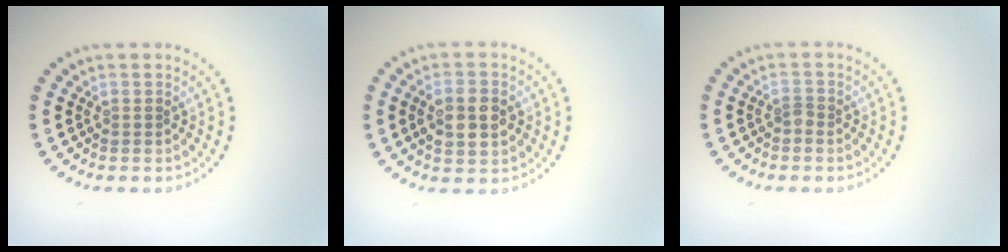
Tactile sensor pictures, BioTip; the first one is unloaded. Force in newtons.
{"total": 3.5, "press": 3.5, "slide": 0.2}
{"total": 0.8, "press": 0.5, "slide": 0.5}